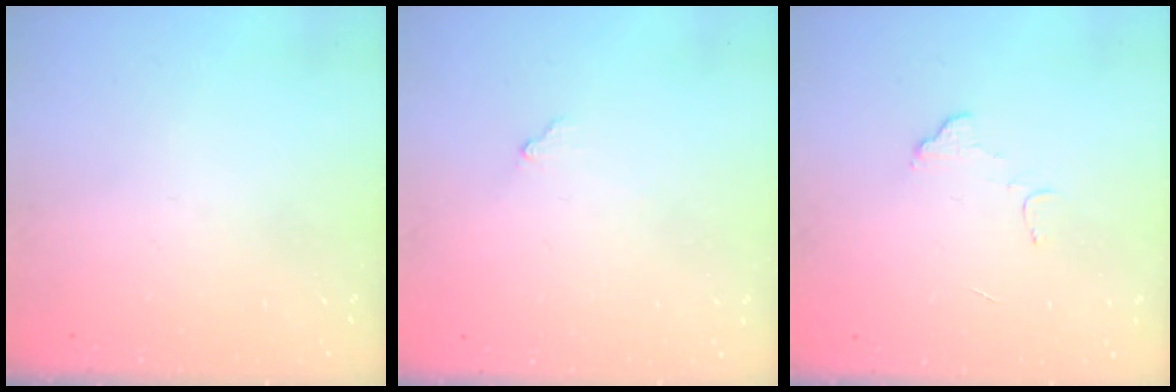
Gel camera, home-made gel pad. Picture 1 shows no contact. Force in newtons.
{"total": 4.8, "press": 4.7, "slide": 0.2}
{"total": 3.2, "press": 3.2, "slide": 0.2}